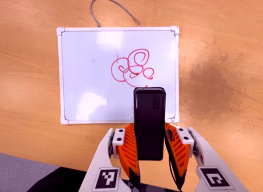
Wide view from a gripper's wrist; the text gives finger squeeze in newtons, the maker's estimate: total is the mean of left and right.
{"total": 4.4, "left": 3.0, "right": 5.7}